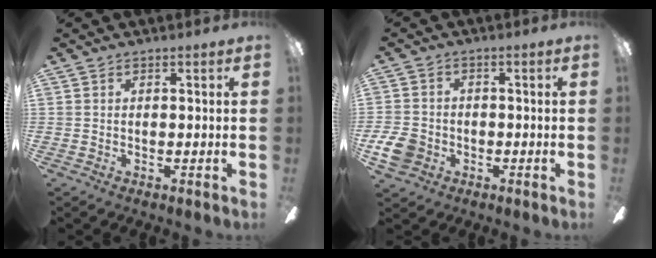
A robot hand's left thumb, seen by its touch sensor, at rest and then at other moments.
{"total": 6.7, "force": [-2.4, 5.5, 2.9], "torque": [-0.073, 0.014, -0.047]}